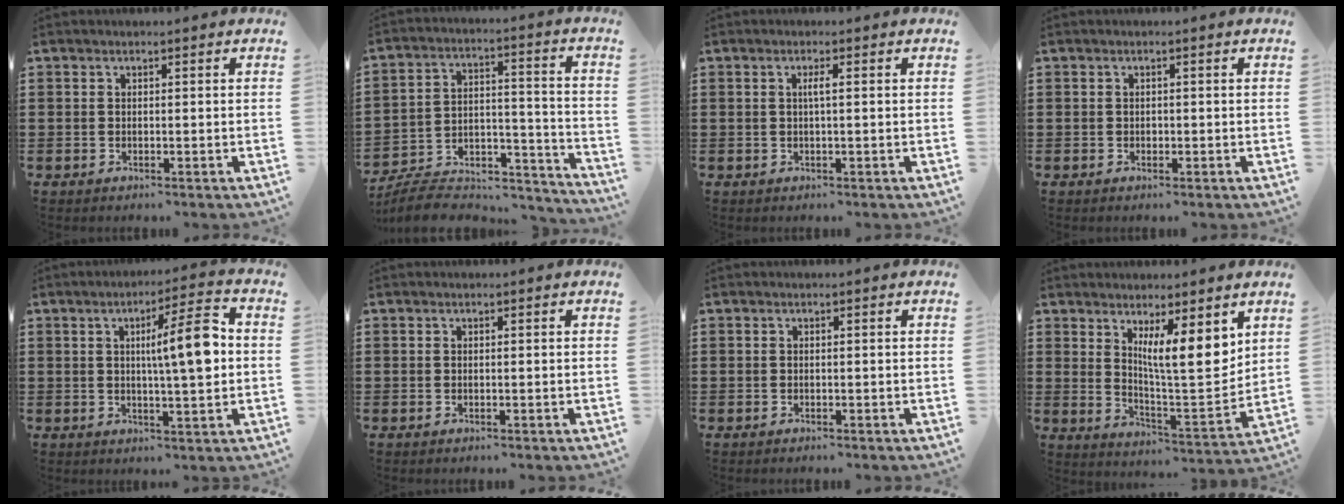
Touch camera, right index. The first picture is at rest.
{"total": 7.6, "force": [-6.8, 2.4, 2.5], "torque": [-0.043, 0.013, -0.132]}
{"total": 1.4, "force": [0.1, 0.0, 1.4], "torque": [-0.027, 0.000, -0.002]}
{"total": 0.6, "force": [0.0, 0.5, 0.3], "torque": [-0.007, 0.001, -0.001]}
{"total": 9.1, "force": [1.1, 1.4, 8.9], "torque": [-0.141, -0.005, 0.008]}
{"total": 0.0}
{"total": 0.0}
{"total": 8.8, "force": [4.9, 1.7, 7.1], "torque": [-0.123, -0.028, 0.080]}